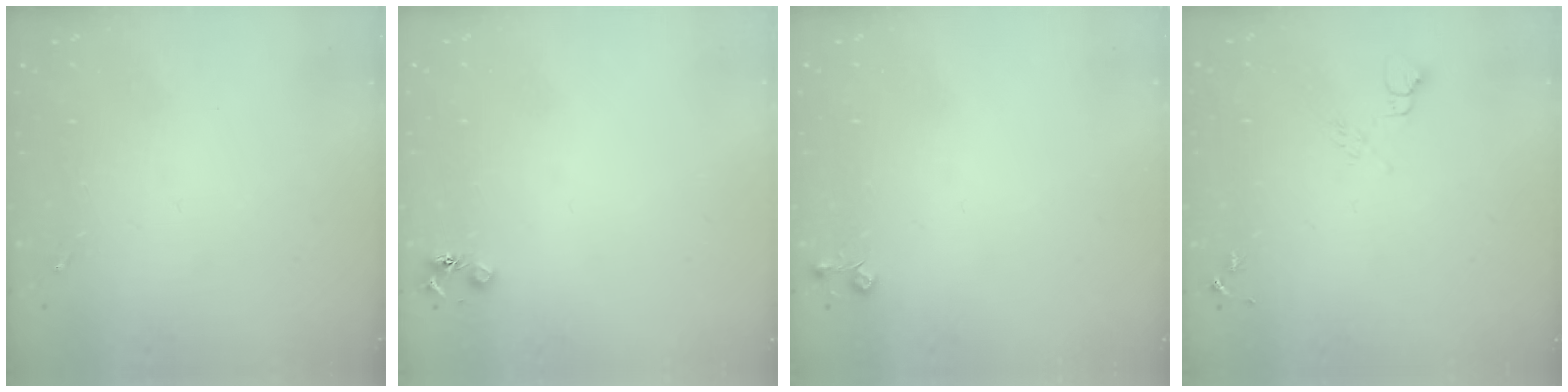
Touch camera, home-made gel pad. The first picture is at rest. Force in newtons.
{"total": 4.5, "press": 4.5, "slide": 0.6}
{"total": 4.4, "press": 4.4, "slide": 0.7}
{"total": 6.6, "press": 6.5, "slide": 0.8}